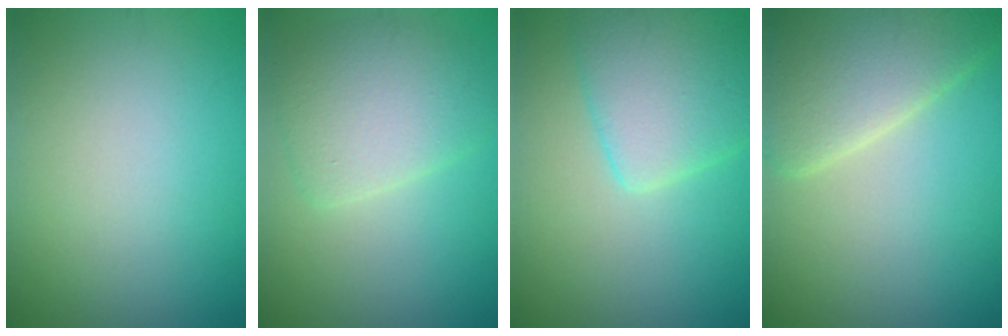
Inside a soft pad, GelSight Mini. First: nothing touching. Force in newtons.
{"total": 4.4, "press": 4.4, "slide": 0.4}
{"total": 5.4, "press": 5.3, "slide": 0.5}
{"total": 6.9, "press": 6.8, "slide": 0.5}